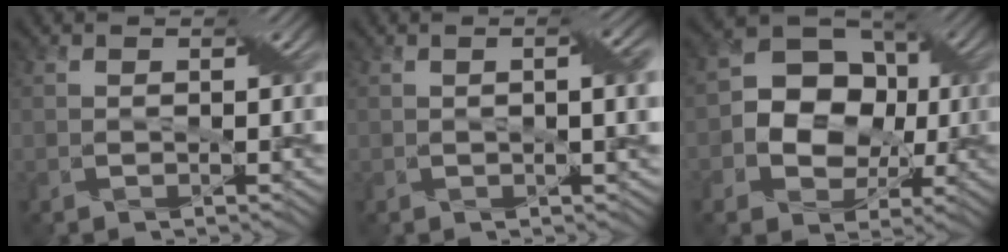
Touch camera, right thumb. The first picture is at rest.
{"total": 3.1, "force": [0.4, 0.5, 3.0], "torque": [-0.048, 0.010, 0.005]}
{"total": 10.7, "force": [-0.5, 8.4, 6.7], "torque": [-0.110, 0.004, -0.028]}